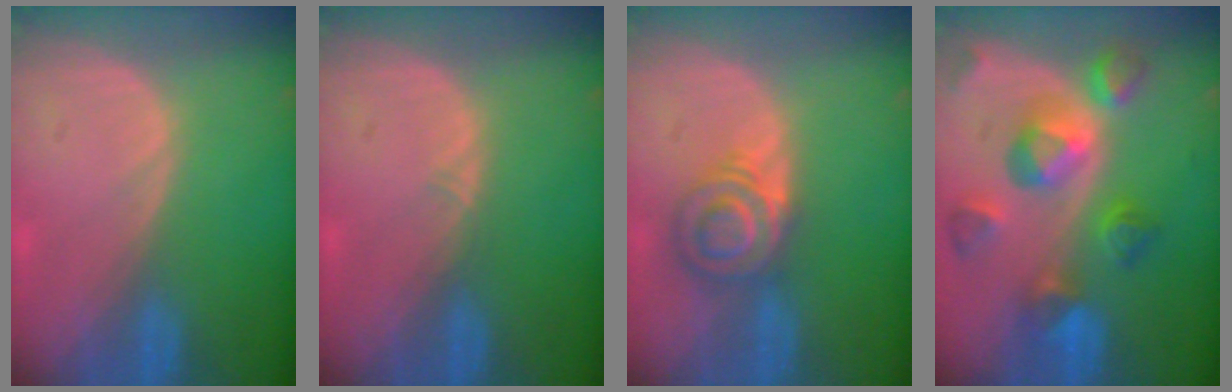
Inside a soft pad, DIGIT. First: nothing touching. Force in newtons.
{"total": 0.6, "press": 0.5, "slide": 0.4}
{"total": 5.7, "press": 5.6, "slide": 1.0}
{"total": 10.3, "press": 9.1, "slide": 4.7}